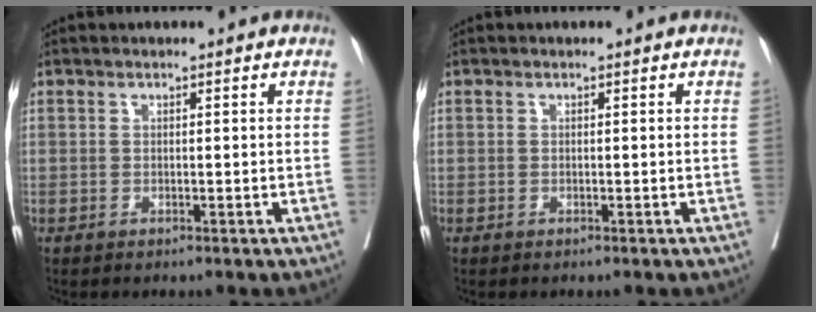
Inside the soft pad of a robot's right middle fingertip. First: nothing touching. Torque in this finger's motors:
{"motor_torque": [-0.12, -0.12, 0.00, -0.01]}